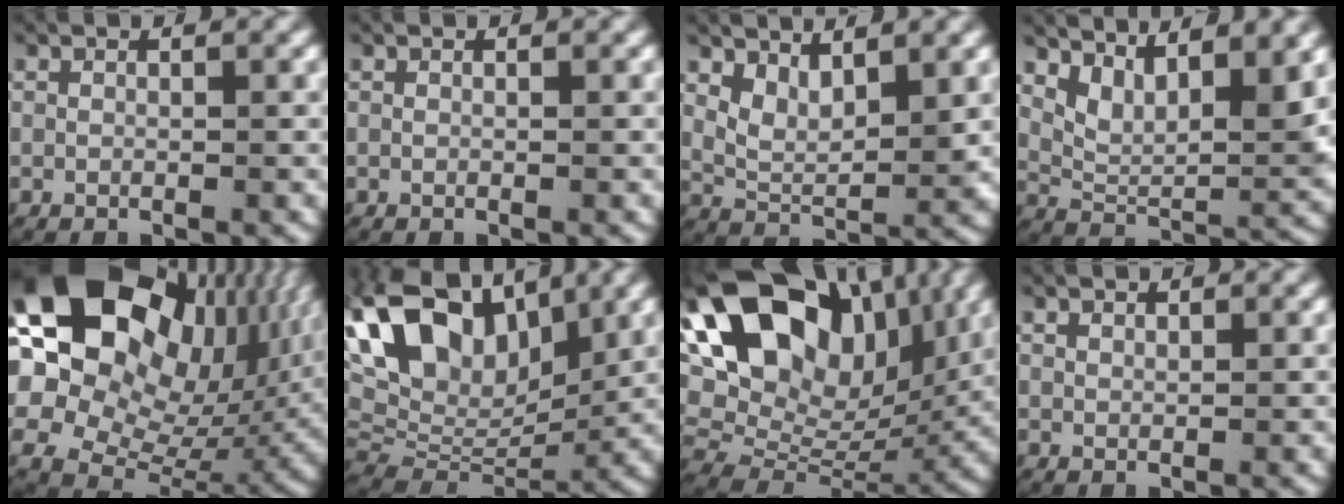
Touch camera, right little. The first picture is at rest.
{"total": 0.0}
{"total": 3.8, "force": [1.9, 2.1, 2.5], "torque": [-0.053, -0.012, 0.034]}
{"total": 6.5, "force": [2.4, 3.3, 5.0], "torque": [-0.086, -0.010, 0.046]}
{"total": 26.8, "force": [4.7, 19.9, 17.4], "torque": [-0.302, -0.003, 0.061]}
{"total": 14.2, "force": [4.0, 10.1, 9.2], "torque": [-0.202, -0.015, 0.070]}
{"total": 18.2, "force": [4.9, 13.1, 11.6], "torque": [-0.223, -0.015, 0.084]}
{"total": 0.6, "force": [0.5, 0.3, 0.1], "torque": [-0.005, -0.003, 0.014]}